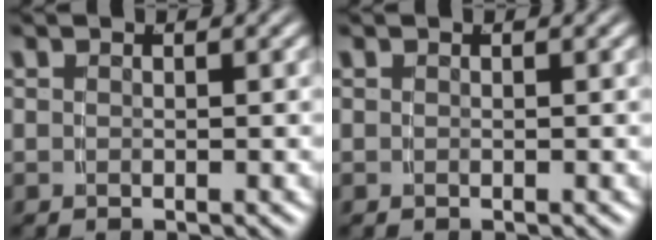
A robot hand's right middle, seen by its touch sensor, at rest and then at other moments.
{"total": 0.0}